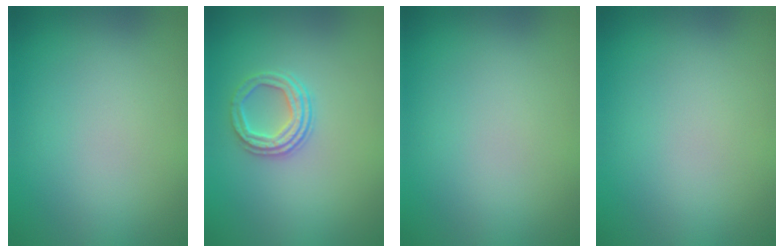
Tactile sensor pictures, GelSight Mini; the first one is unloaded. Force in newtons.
{"total": 2.8, "press": 2.3, "slide": 1.5}
{"total": 0.0}
{"total": 0.0}